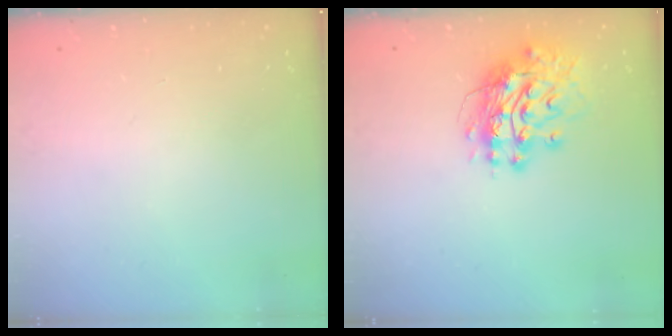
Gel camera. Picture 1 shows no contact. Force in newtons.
{"total": 13.6, "press": 13.6, "slide": 1.4}